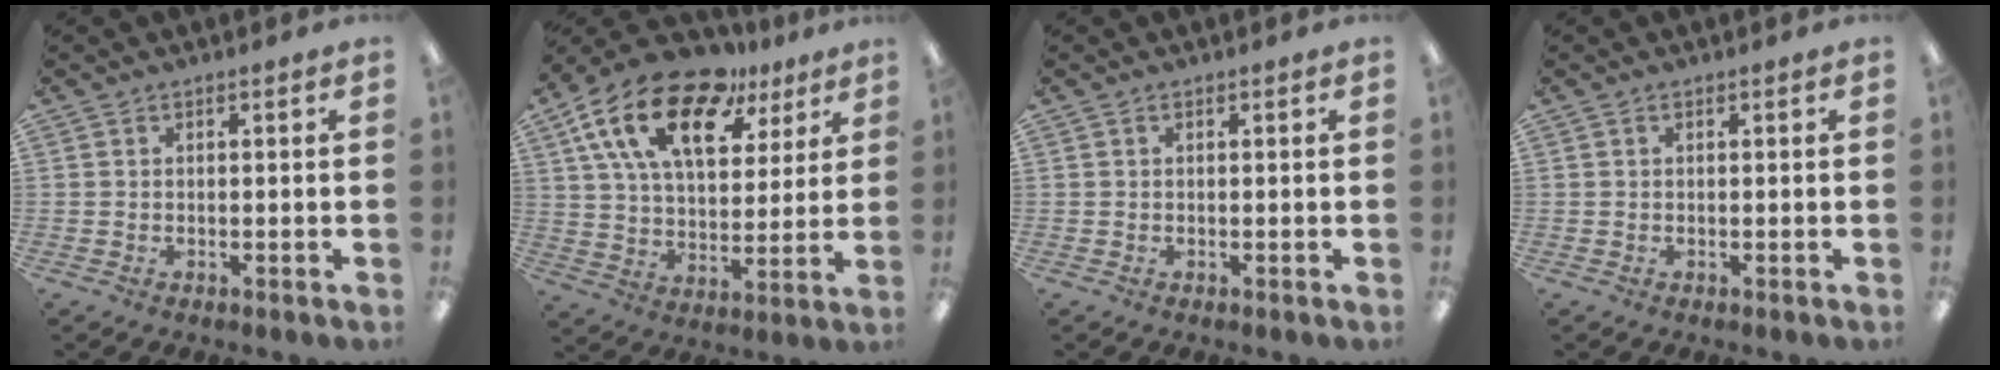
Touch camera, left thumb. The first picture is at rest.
{"total": 20.8, "force": [12.0, 10.9, 13.1], "torque": [-0.231, -0.048, 0.213]}
{"total": 0.0}
{"total": 0.0}